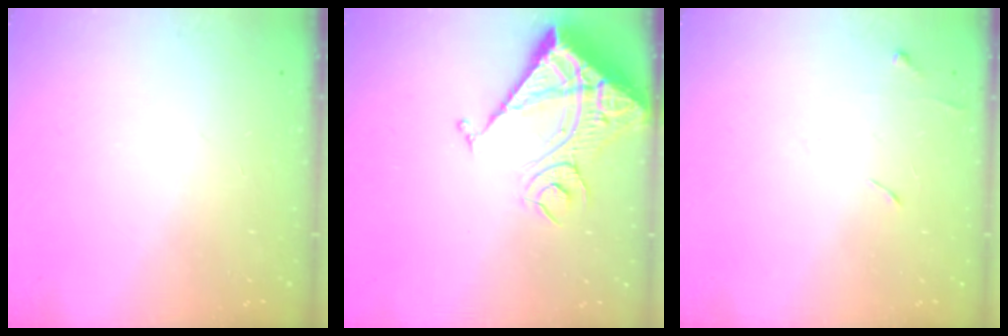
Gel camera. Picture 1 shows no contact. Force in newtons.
{"total": 17.3, "press": 17.1, "slide": 2.3}
{"total": 5.4, "press": 5.4, "slide": 0.7}